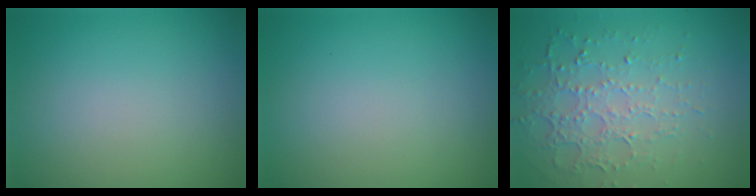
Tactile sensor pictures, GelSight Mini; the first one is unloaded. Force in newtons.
{"total": 0.0}
{"total": 4.9, "press": 3.4, "slide": 3.5}